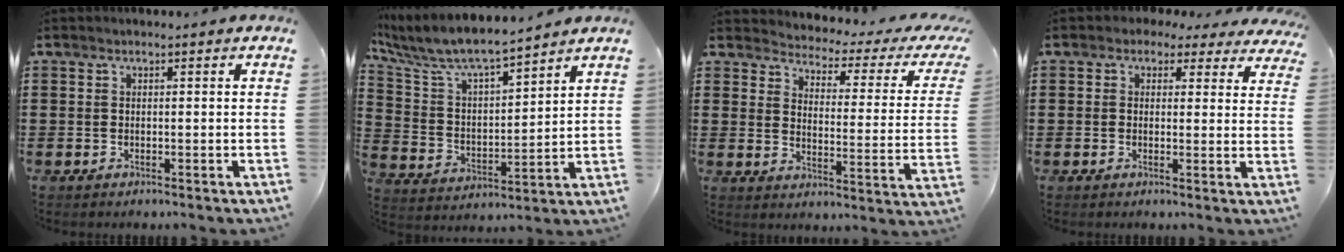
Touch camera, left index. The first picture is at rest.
{"total": 7.2, "force": [6.4, 1.1, 3.0], "torque": [-0.090, -0.040, 0.106]}
{"total": 2.2, "force": [1.9, 0.3, 0.9], "torque": [-0.036, -0.024, 0.021]}
{"total": 2.3, "force": [1.7, 1.4, 0.7], "torque": [-0.025, 0.002, 0.029]}